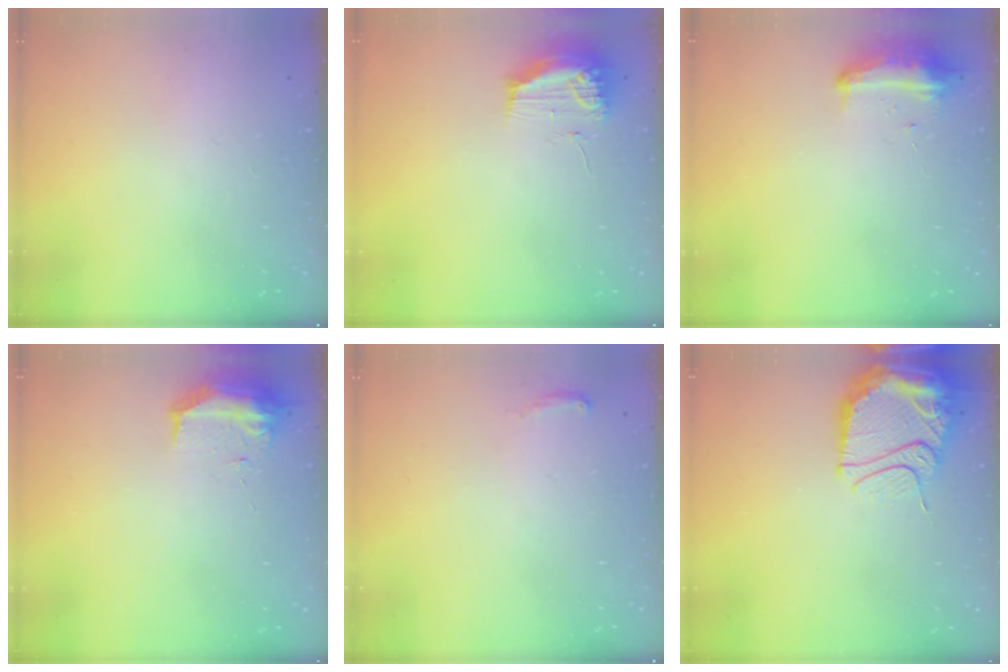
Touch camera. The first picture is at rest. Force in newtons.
{"total": 11.5, "press": 11.5, "slide": 0.7}
{"total": 8.9, "press": 8.9, "slide": 0.5}
{"total": 9.0, "press": 9.0, "slide": 0.6}
{"total": 3.6, "press": 3.3, "slide": 1.4}
{"total": 22.2, "press": 17.0, "slide": 14.3}